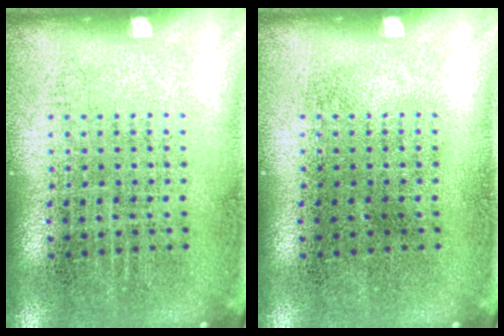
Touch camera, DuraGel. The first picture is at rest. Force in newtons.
{"total": 0.0}